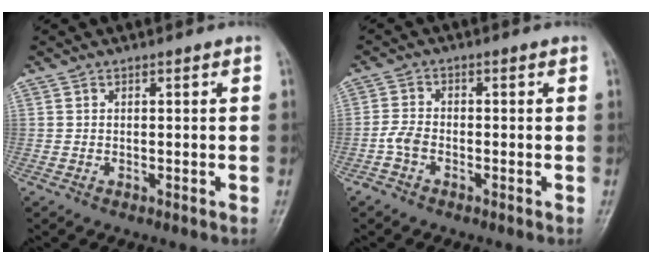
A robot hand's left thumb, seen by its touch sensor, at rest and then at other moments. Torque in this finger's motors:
{"motor_torque": [-0.03, 0.13, 0.26, 0.12, 0.02]}